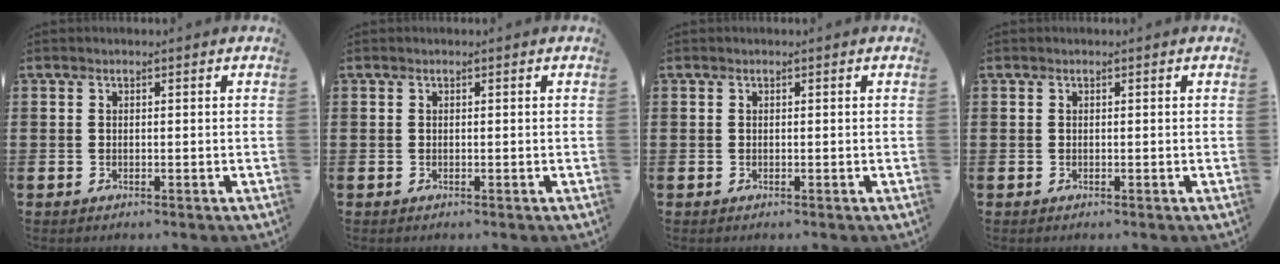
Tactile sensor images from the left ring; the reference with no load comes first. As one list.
[{"total": 0.0}, {"total": 0.0}, {"total": 0.0}]